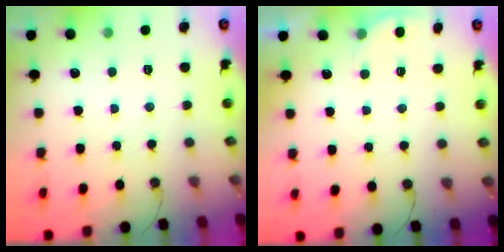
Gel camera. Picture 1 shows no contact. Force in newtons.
{"total": 2.3, "press": 2.3, "slide": 0.5}